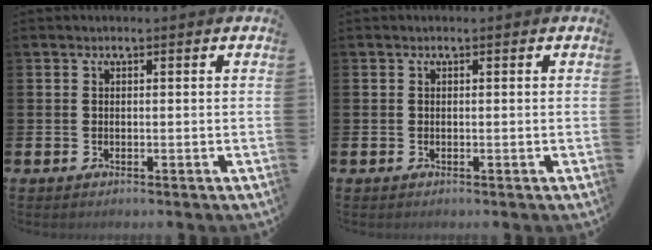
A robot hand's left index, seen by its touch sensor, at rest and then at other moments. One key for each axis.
{"total": 0.0}